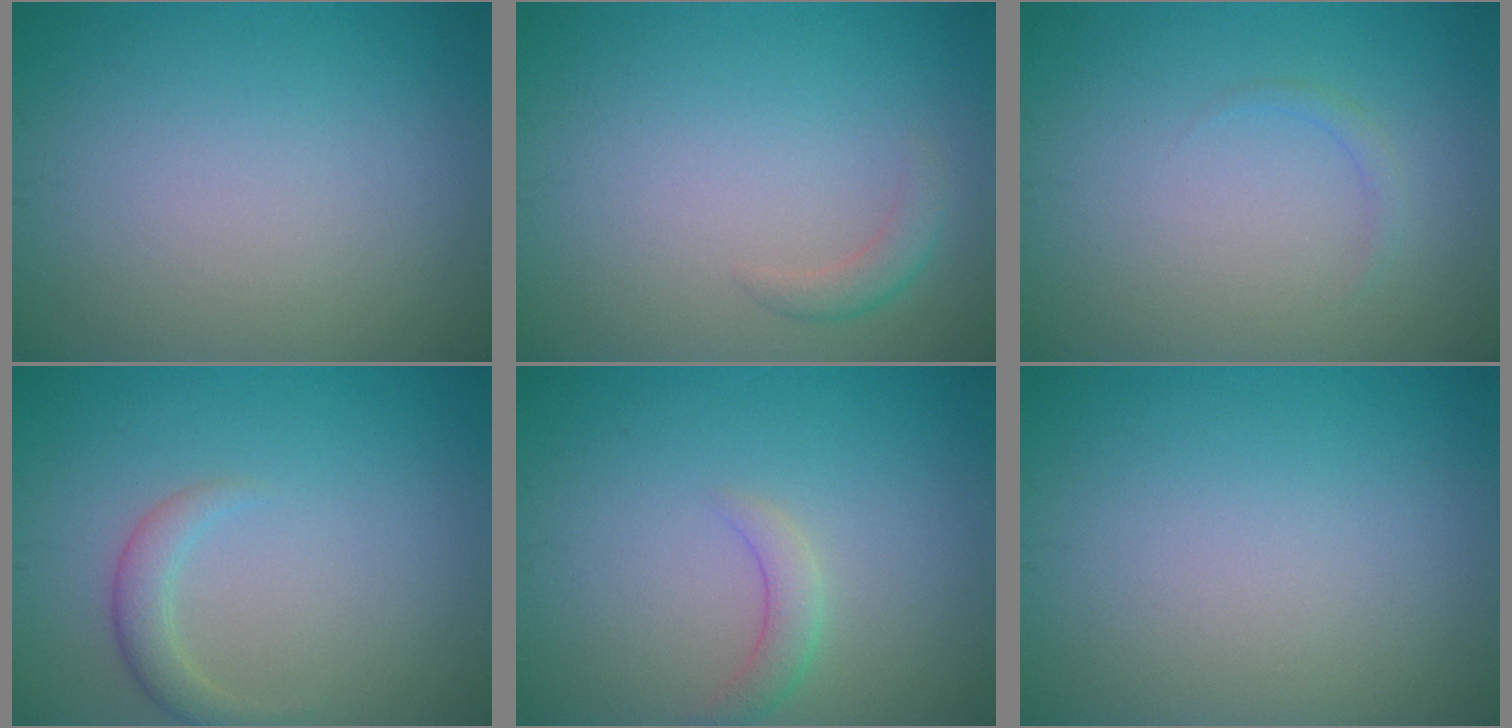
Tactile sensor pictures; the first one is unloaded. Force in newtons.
{"total": 1.4, "press": 1.4, "slide": 0.1}
{"total": 0.8, "press": 0.8, "slide": 0.1}
{"total": 2.0, "press": 2.0, "slide": 0.1}
{"total": 1.8, "press": 1.8, "slide": 0.1}
{"total": 0.0}